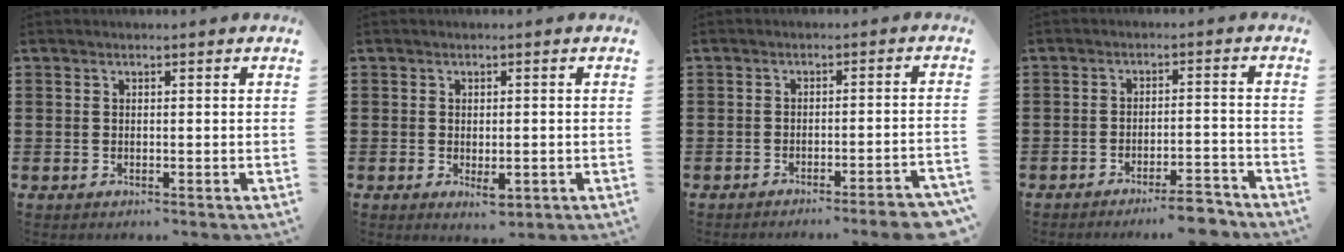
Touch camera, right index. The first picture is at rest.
{"total": 2.3, "force": [-0.7, 1.3, 1.8], "torque": [-0.032, 0.003, -0.012]}
{"total": 3.6, "force": [-3.1, -0.4, 1.8], "torque": [-0.029, -0.010, -0.059]}
{"total": 4.8, "force": [-4.4, 0.1, 2.1], "torque": [-0.033, -0.003, -0.082]}